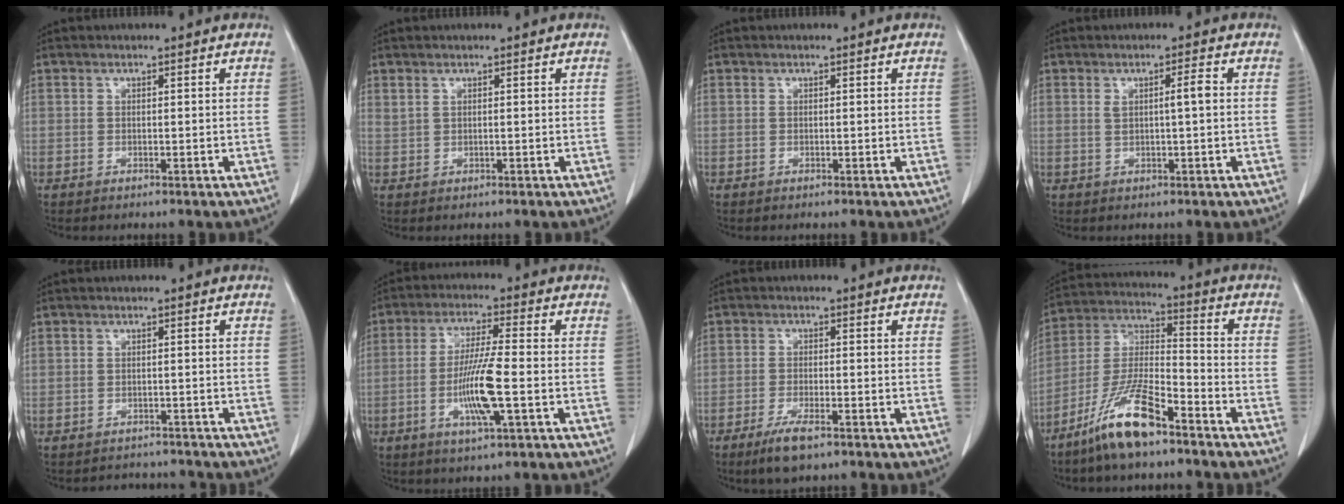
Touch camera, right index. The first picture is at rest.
{"total": 0.8, "force": [0.6, 0.3, 0.5], "torque": [-0.017, 0.006, 0.017]}
{"total": 0.0}
{"total": 2.7, "force": [0.4, 0.1, 2.7], "torque": [-0.045, 0.001, 0.008]}
{"total": 3.8, "force": [-3.4, 1.5, -0.7], "torque": [0.010, 0.012, -0.048]}
{"total": 9.3, "force": [-2.3, 0.4, 9.0], "torque": [-0.173, -0.010, -0.046]}
{"total": 5.1, "force": [-3.4, 1.0, 3.7], "torque": [-0.076, -0.010, -0.057]}
{"total": 12.5, "force": [-8.6, 2.3, 8.8], "torque": [-0.187, -0.012, -0.167]}